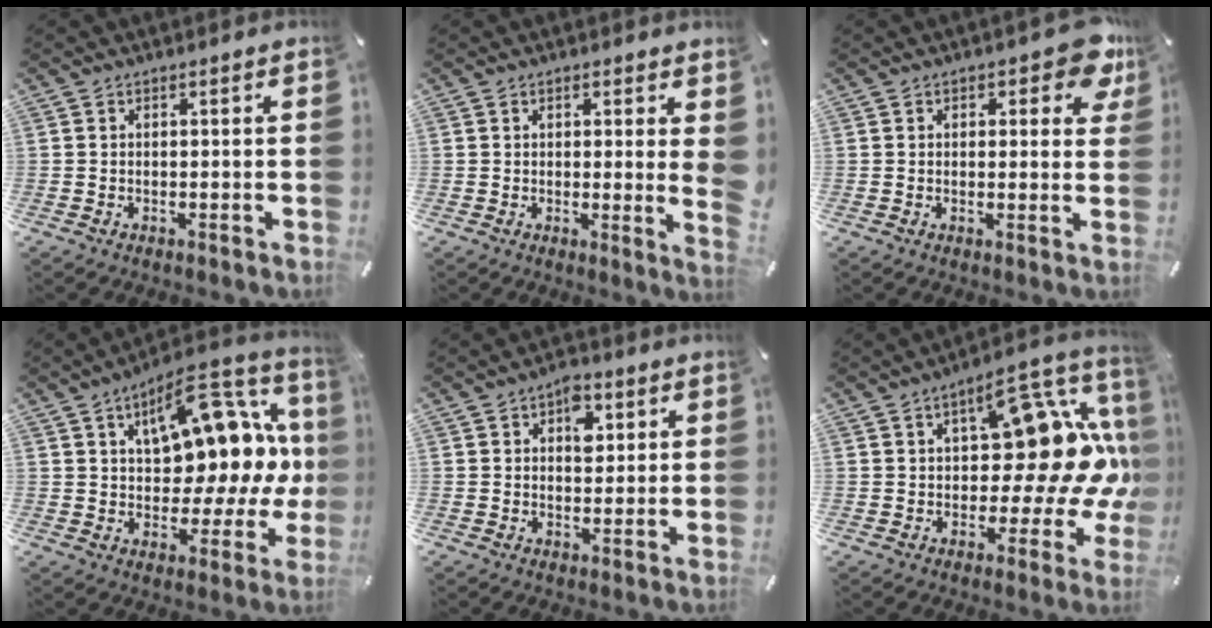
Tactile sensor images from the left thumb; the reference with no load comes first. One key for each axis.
{"total": 4.5, "fx": 1.1, "fy": 0.3, "fz": 4.3, "tx": -0.055, "ty": -0.025, "tz": 0.017}
{"total": 6.7, "fx": 3.7, "fy": 3.4, "fz": 4.3, "tx": -0.038, "ty": -0.017, "tz": 0.057}
{"total": 19.8, "fx": 6.2, "fy": 10.9, "fz": 15.4, "tx": -0.202, "ty": -0.054, "tz": 0.104}
{"total": 5.6, "fx": 2.2, "fy": 3.7, "fz": 3.6, "tx": -0.029, "ty": -0.009, "tz": 0.030}
{"total": 23.9, "fx": 3.6, "fy": 13.4, "fz": 19.5, "tx": -0.239, "ty": -0.034, "tz": 0.064}